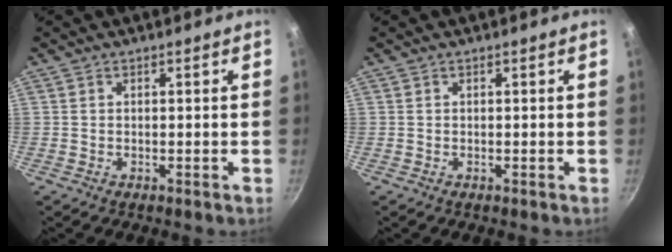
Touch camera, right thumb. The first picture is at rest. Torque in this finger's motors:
{"motor_torque": [-0.01, 0.01, 0.30, 0.27, 0.00]}